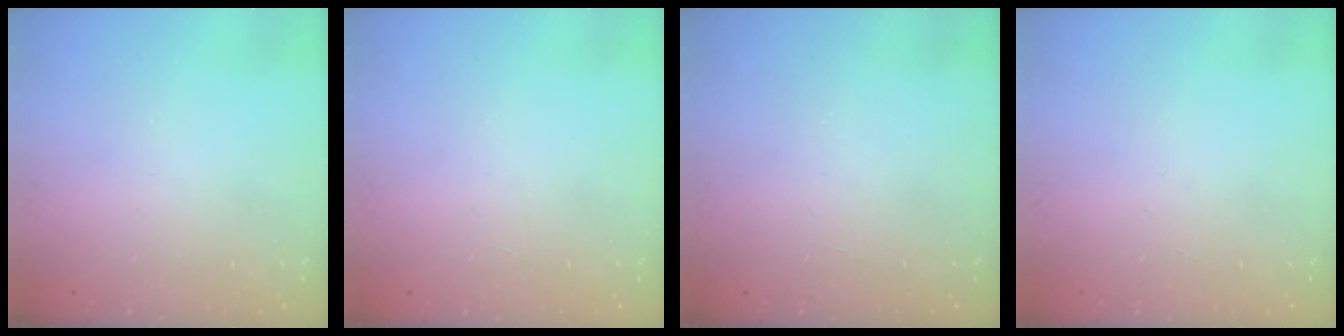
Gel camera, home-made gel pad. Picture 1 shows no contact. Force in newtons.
{"total": 0.0}
{"total": 0.0}
{"total": 0.0}